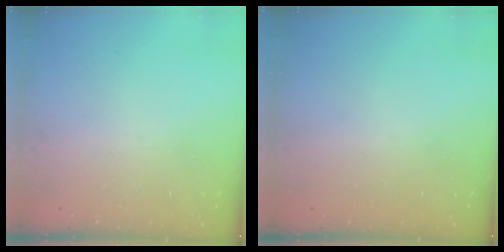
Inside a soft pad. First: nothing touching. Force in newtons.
{"total": 0.0}